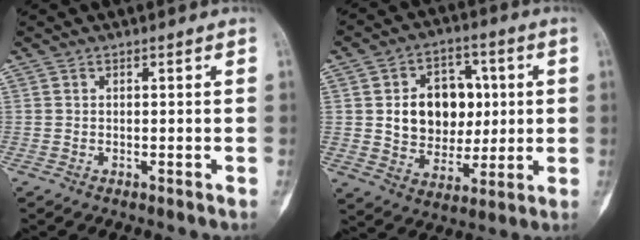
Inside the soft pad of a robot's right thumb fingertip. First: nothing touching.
{"total": 14.4, "force": [1.9, 11.0, 9.0], "torque": [-0.083, 0.003, 0.042]}